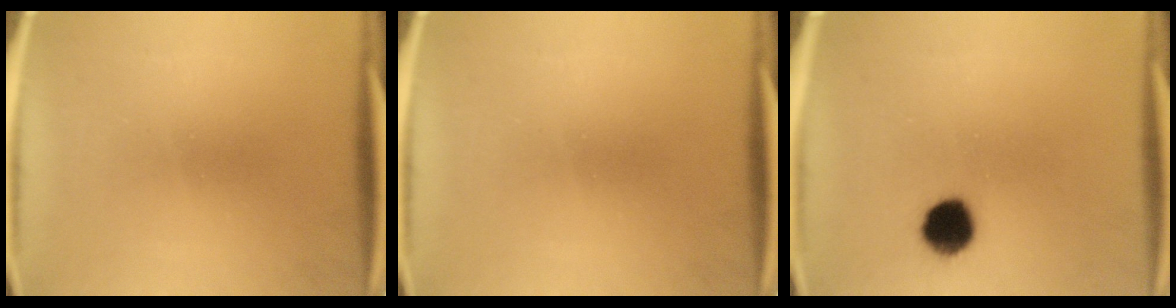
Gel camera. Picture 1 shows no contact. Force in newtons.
{"total": 0.0}
{"total": 8.0}